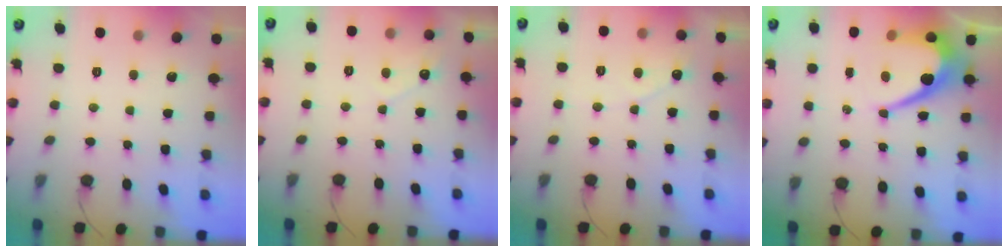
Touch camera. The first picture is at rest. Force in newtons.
{"total": 2.8, "press": 2.8, "slide": 0.1}
{"total": 3.9, "press": 3.9, "slide": 0.2}
{"total": 10.7, "press": 10.7, "slide": 0.9}